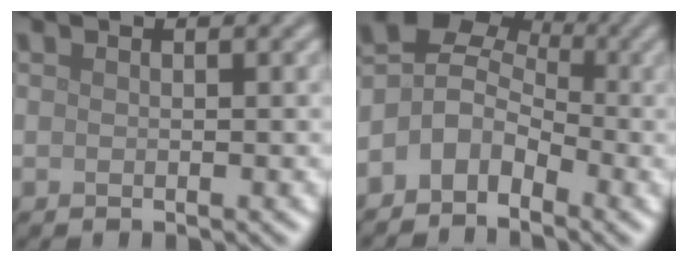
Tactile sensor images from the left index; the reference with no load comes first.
{"total": 5.0, "force": [-2.2, 3.7, 2.5], "torque": [-0.039, 0.006, -0.058]}